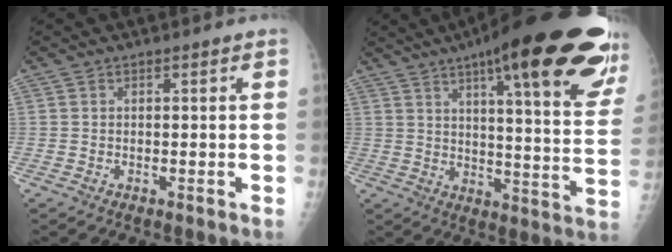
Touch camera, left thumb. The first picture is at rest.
{"total": 31.1, "force": [18.8, 6.6, 23.8], "torque": [-0.253, -0.047, 0.248]}